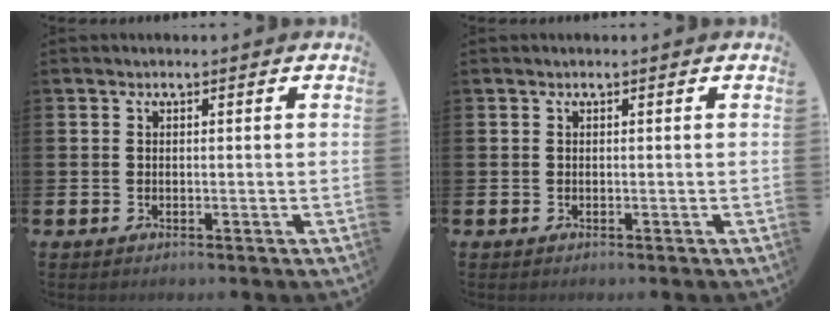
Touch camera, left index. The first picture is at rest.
{"total": 0.0}